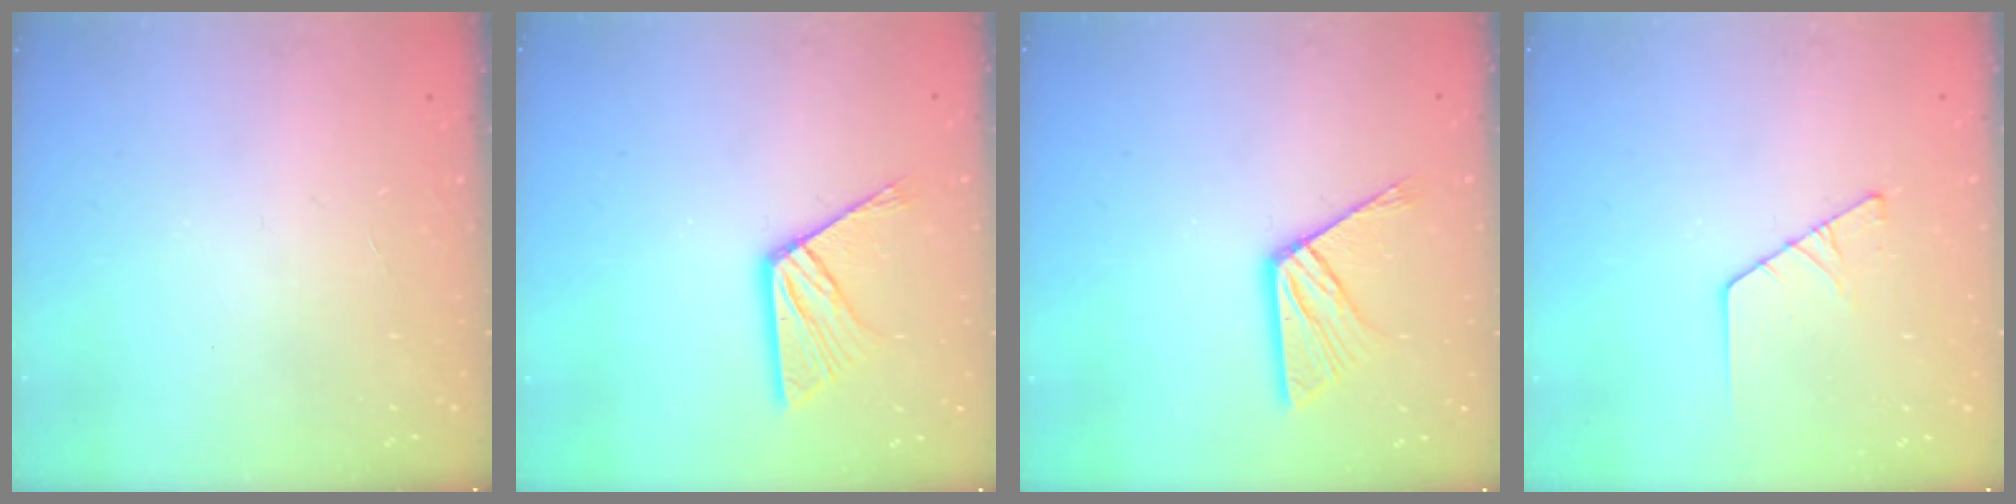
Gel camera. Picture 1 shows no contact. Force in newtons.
{"total": 10.6, "press": 10.6, "slide": 0.9}
{"total": 10.6, "press": 10.6, "slide": 0.9}
{"total": 2.5, "press": 2.5, "slide": 0.3}